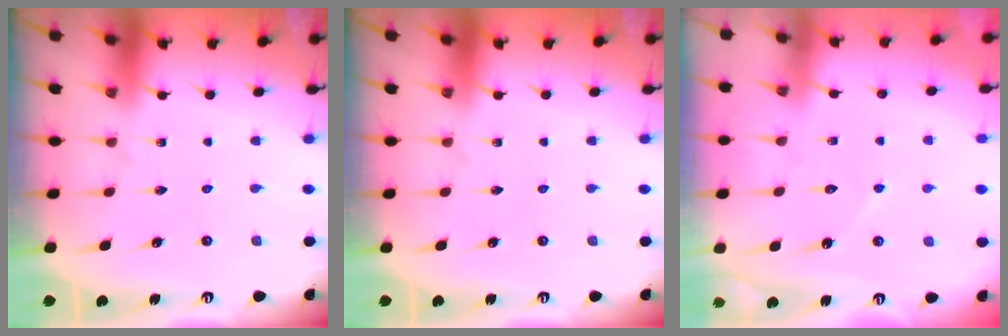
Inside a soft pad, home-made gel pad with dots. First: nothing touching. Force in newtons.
{"total": 0.0}
{"total": 4.7, "press": 4.6, "slide": 0.5}